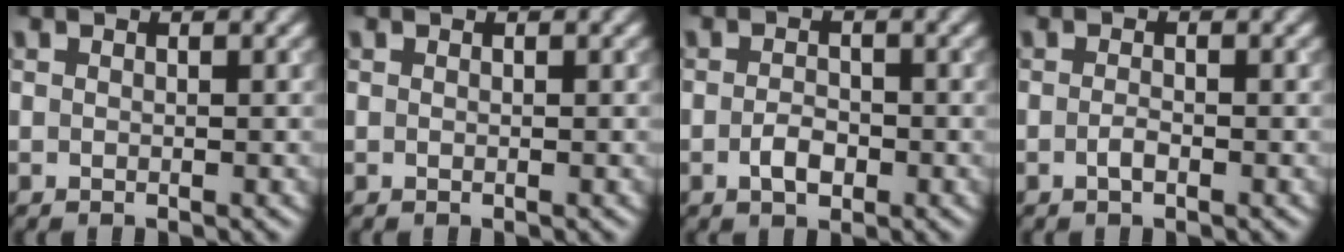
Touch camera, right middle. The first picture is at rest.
{"total": 0.0}
{"total": 2.0, "force": [-0.7, 1.1, 1.4], "torque": [-0.028, -0.001, -0.015]}
{"total": 0.9, "force": [-0.4, 0.3, 0.8], "torque": [-0.016, 0.000, -0.009]}